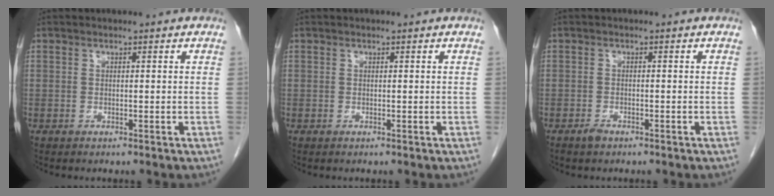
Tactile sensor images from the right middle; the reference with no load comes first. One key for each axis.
{"total": 0.0}
{"total": 1.2, "fx": -1.0, "fy": 0.5, "fz": 0.5, "tx": -0.013, "ty": -0.001, "tz": -0.016}